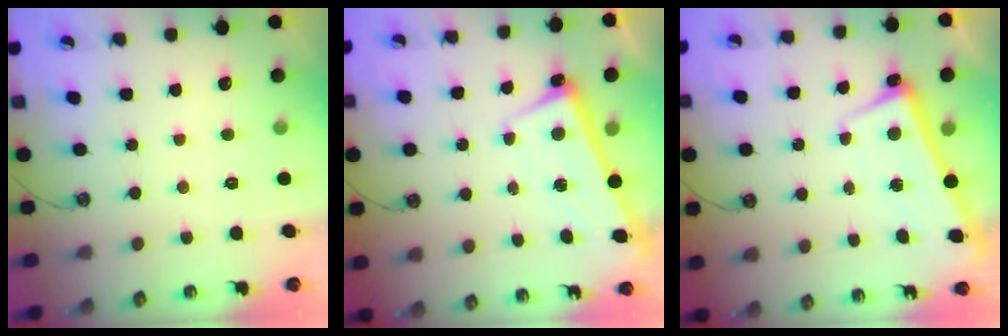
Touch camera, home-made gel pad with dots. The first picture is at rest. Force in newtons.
{"total": 2.7, "press": 2.6, "slide": 0.5}
{"total": 2.4, "press": 2.3, "slide": 0.5}